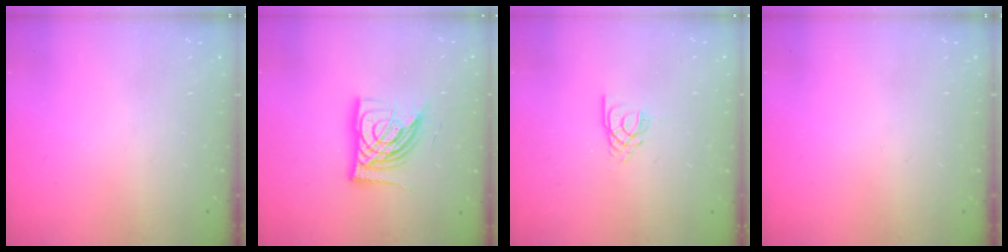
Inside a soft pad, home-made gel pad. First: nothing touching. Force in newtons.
{"total": 15.7, "press": 15.5, "slide": 2.2}
{"total": 2.8, "press": 2.8, "slide": 0.3}
{"total": 0.0}